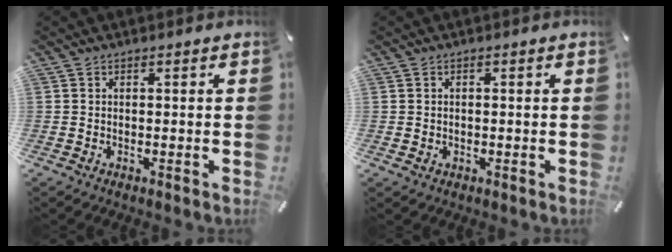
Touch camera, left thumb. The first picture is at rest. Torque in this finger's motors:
{"motor_torque": [-0.09, -0.63, -0.06, -0.01, -0.01]}